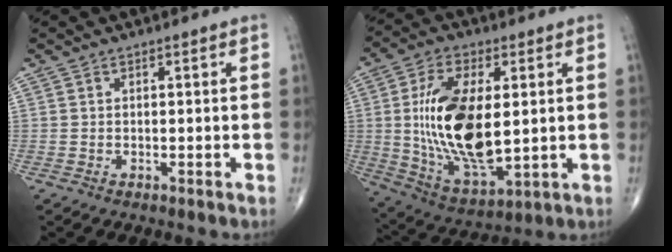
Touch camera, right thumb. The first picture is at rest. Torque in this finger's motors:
{"motor_torque": [1.23, 3.78, 2.05, 0.01, 0.23]}